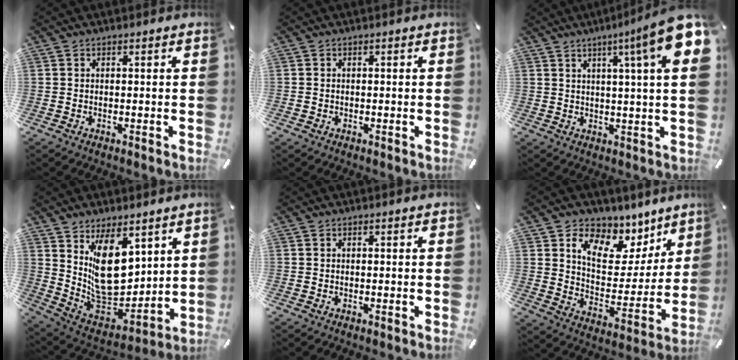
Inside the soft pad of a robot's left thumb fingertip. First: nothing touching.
{"total": 0.5, "force": [-0.2, 0.5, 0.0], "torque": [-0.001, 0.003, -0.006]}
{"total": 14.0, "force": [6.0, 0.3, 12.6], "torque": [-0.196, -0.032, 0.085]}
{"total": 15.3, "force": [7.3, 9.9, 9.0], "torque": [-0.163, -0.061, 0.146]}
{"total": 0.0}
{"total": 11.8, "force": [7.9, 7.6, 4.4], "torque": [-0.069, -0.072, 0.140]}